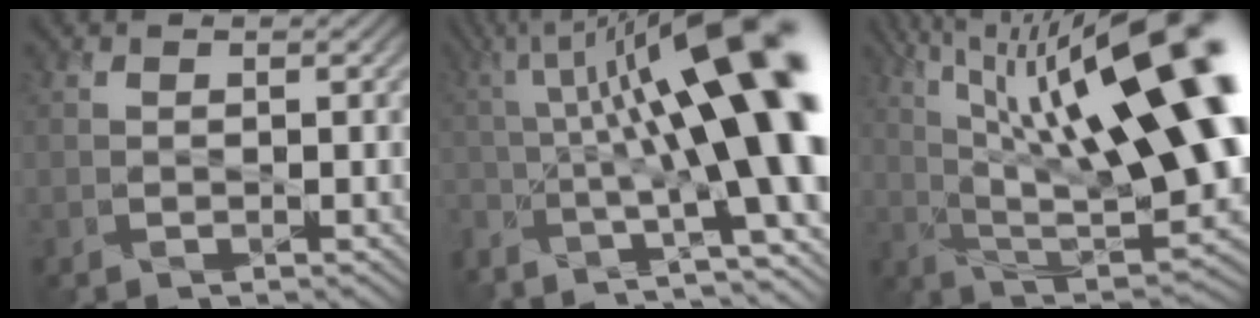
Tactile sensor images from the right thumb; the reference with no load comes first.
{"total": 18.9, "force": [-1.3, 4.9, 18.2], "torque": [-0.253, -0.002, -0.022]}
{"total": 21.4, "force": [6.7, 6.7, 19.1], "torque": [-0.295, 0.035, 0.111]}